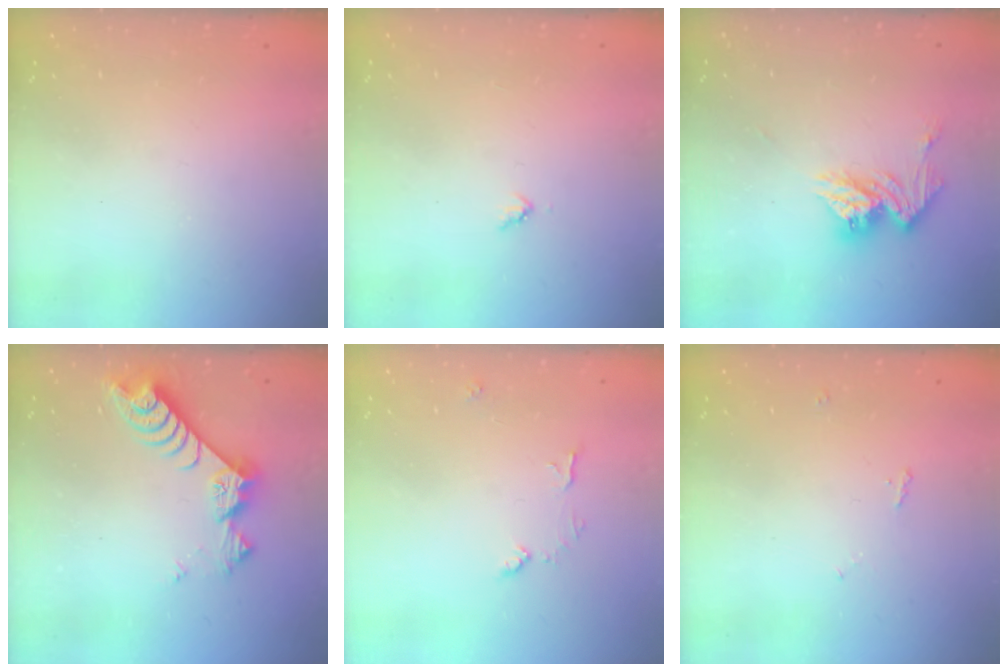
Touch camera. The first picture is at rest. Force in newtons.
{"total": 3.0, "press": 3.0, "slide": 0.3}
{"total": 11.2, "press": 11.2, "slide": 0.9}
{"total": 8.7, "press": 8.7, "slide": 0.4}
{"total": 6.8, "press": 6.8, "slide": 0.4}
{"total": 4.7, "press": 4.7, "slide": 0.6}